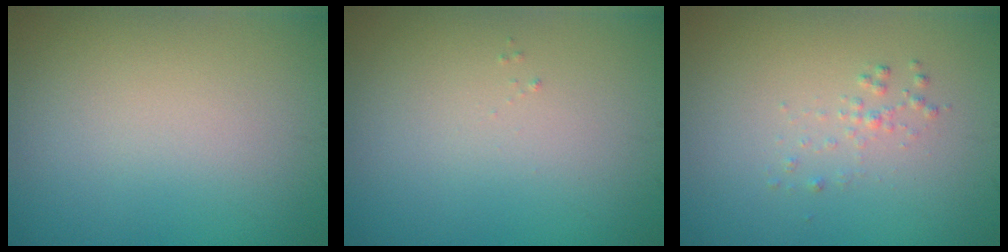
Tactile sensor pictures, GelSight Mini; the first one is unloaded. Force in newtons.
{"total": 0.0}
{"total": 0.9, "press": 0.9, "slide": 0.0}